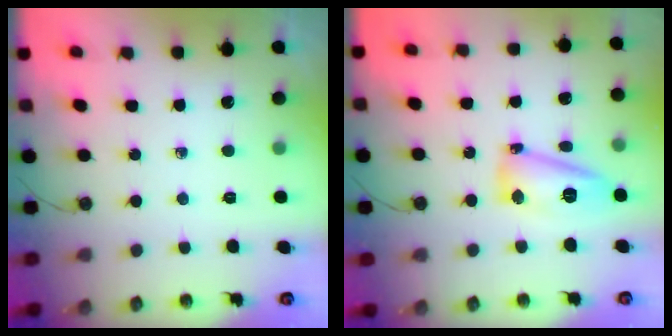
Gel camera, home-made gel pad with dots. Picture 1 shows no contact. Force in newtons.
{"total": 12.1, "press": 12.0, "slide": 1.4}